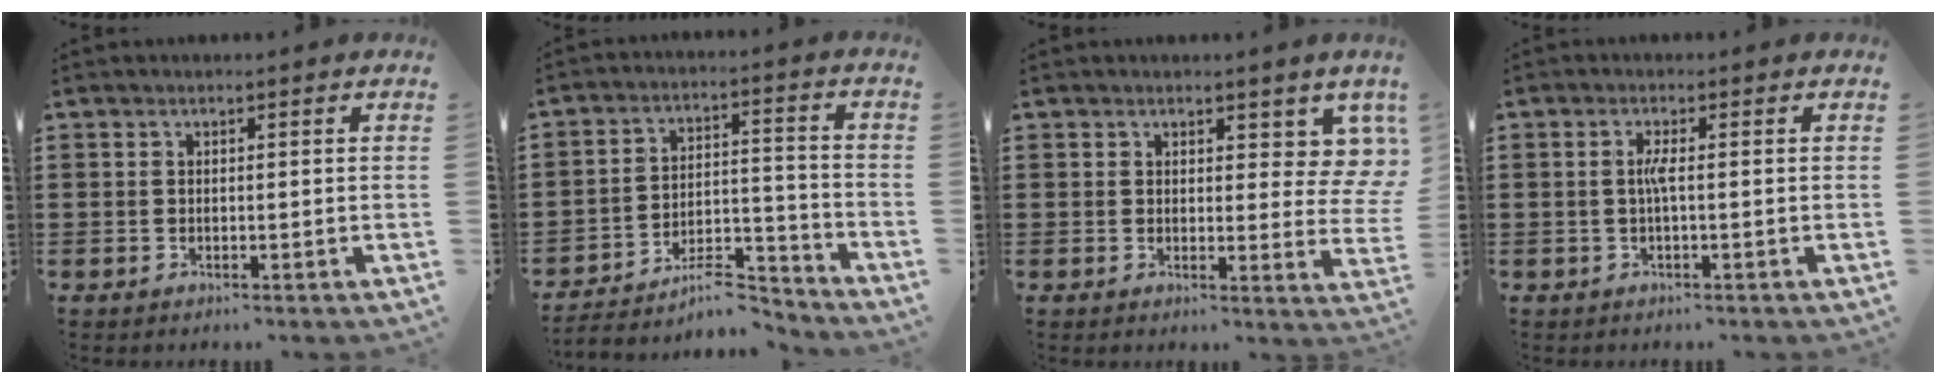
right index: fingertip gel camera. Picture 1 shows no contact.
{"total": 7.4, "force": [-6.6, 1.8, 2.8], "torque": [-0.037, 0.017, -0.124]}
{"total": 5.0, "force": [3.1, 2.7, 2.8], "torque": [-0.027, -0.013, 0.049]}
{"total": 2.0, "force": [-0.2, 0.0, 2.0], "torque": [-0.048, -0.006, -0.008]}